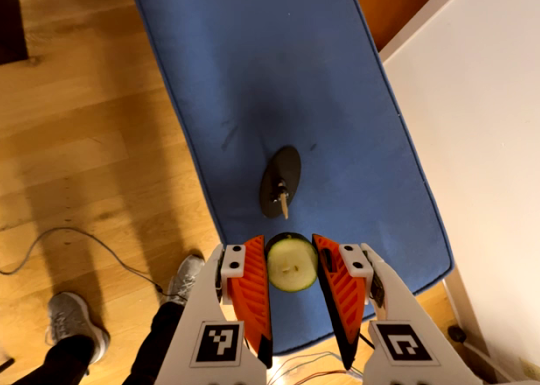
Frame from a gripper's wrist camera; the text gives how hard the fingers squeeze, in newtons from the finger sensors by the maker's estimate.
{"total": 7.0, "left": 6.7, "right": 7.3}